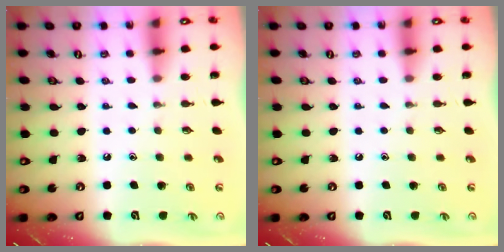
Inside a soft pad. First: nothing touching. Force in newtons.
{"total": 0.0}